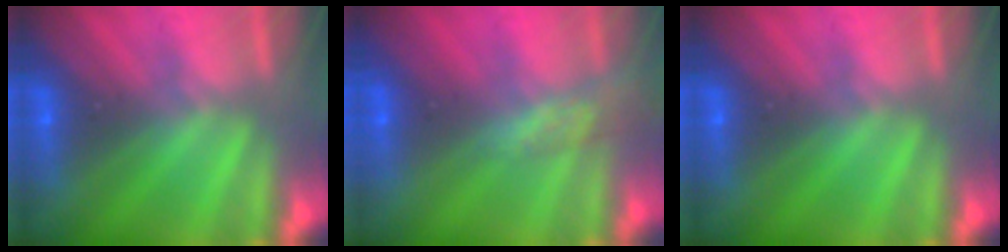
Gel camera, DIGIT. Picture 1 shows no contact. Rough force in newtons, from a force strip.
{"total": 2.6}
{"total": 0.0}